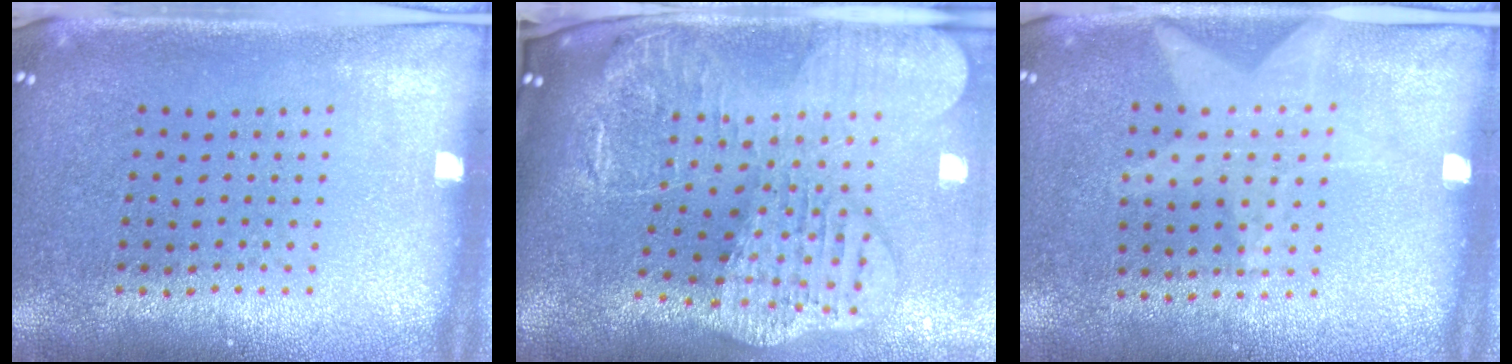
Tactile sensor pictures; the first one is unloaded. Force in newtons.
{"total": 4.1, "press": 3.1, "slide": 2.6}
{"total": 1.2, "press": 0.9, "slide": 0.8}